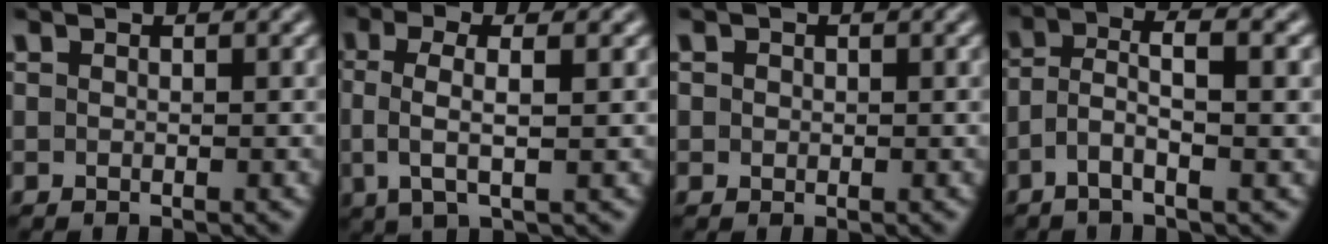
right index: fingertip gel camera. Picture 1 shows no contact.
{"total": 4.1, "force": [0.6, 1.3, 3.9], "torque": [-0.073, 0.001, 0.014]}
{"total": 1.3, "force": [0.1, 1.2, 0.3], "torque": [-0.014, -0.007, 0.004]}
{"total": 3.3, "force": [-0.6, 0.8, 3.1], "torque": [-0.062, -0.012, -0.008]}